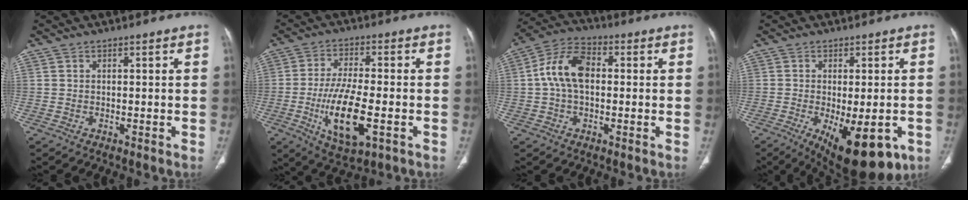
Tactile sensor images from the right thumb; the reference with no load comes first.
{"total": 13.4, "force": [-3.7, 4.9, 11.9], "torque": [-0.224, -0.002, -0.058]}
{"total": 10.3, "force": [0.6, 6.4, 8.1], "torque": [-0.155, 0.028, 0.005]}
{"total": 14.9, "force": [-6.1, 6.3, 12.1], "torque": [-0.144, -0.010, -0.071]}